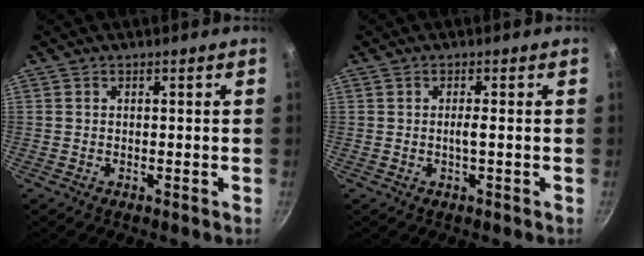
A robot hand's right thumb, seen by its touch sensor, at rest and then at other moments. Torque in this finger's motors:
{"motor_torque": [0.06, -0.28, 0.50, -0.20, 0.00]}